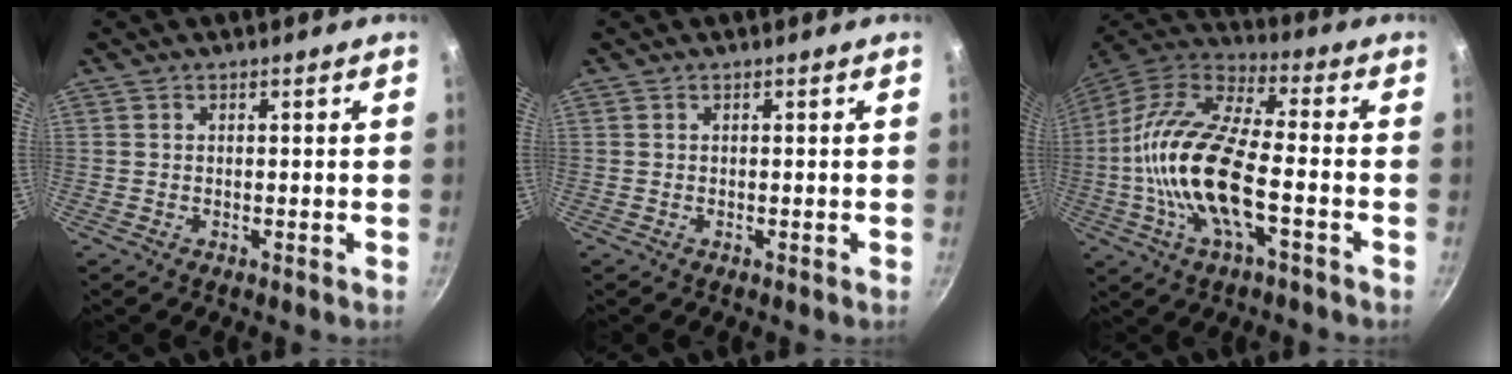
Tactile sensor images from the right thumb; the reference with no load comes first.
{"total": 0.0}
{"total": 19.7, "force": [-3.9, 7.8, 17.7], "torque": [-0.347, 0.034, -0.089]}